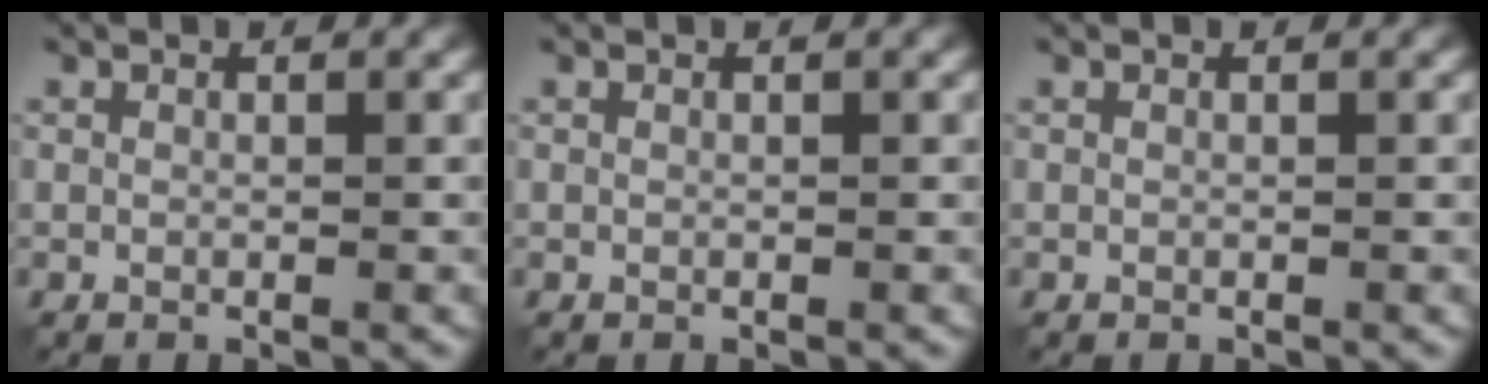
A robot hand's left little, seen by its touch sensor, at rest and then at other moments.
{"total": 0.0}
{"total": 0.0}